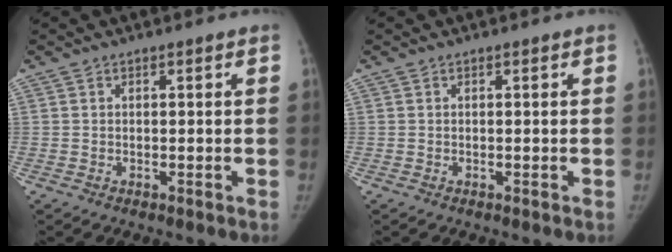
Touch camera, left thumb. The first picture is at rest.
{"total": 0.0}